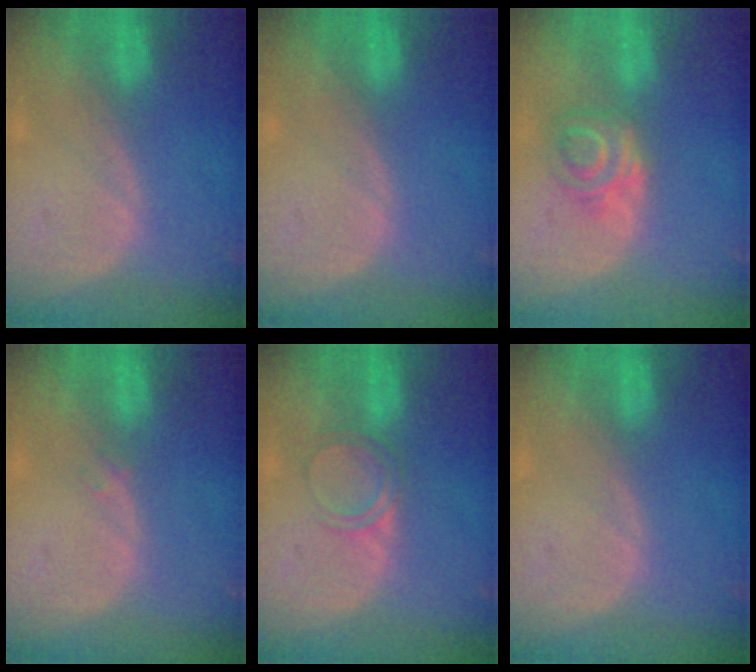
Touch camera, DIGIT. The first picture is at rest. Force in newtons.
{"total": 0.0}
{"total": 6.1, "press": 5.0, "slide": 3.4}
{"total": 0.8, "press": 0.7, "slide": 0.4}
{"total": 3.0, "press": 3.0, "slide": 0.3}
{"total": 0.0}